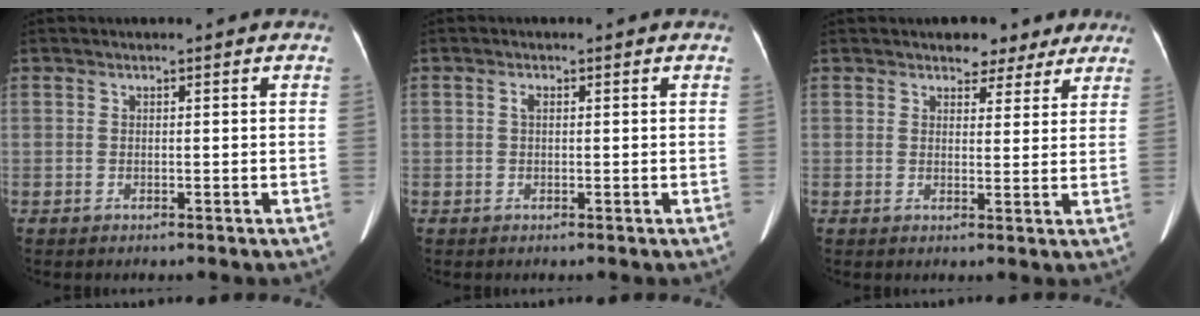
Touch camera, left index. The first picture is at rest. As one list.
[{"total": 0.8, "force": [0.2, 0.5, 0.6], "torque": [-0.014, 0.006, 0.006]}, {"total": 5.4, "force": [4.2, 3.0, 1.3], "torque": [-0.006, 0.005, 0.049]}]